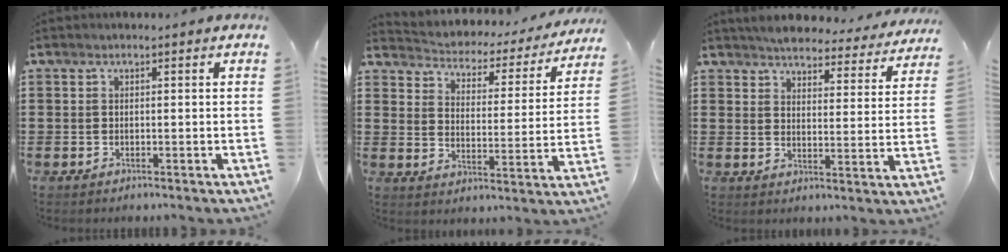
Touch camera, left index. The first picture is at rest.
{"total": 2.7, "force": [2.6, 0.7, 0.2], "torque": [-0.025, -0.025, 0.033]}
{"total": 4.3, "force": [4.3, 0.3, 0.8], "torque": [-0.037, -0.027, 0.071]}